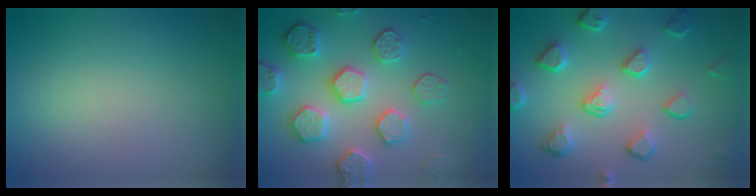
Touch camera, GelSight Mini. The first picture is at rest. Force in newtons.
{"total": 5.6, "press": 5.1, "slide": 2.2}
{"total": 5.4, "press": 4.2, "slide": 3.4}